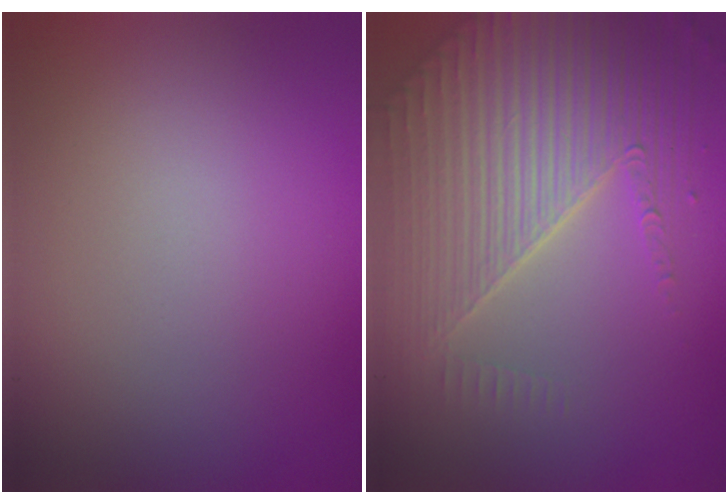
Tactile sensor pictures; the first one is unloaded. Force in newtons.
{"total": 6.5, "press": 5.2, "slide": 3.9}